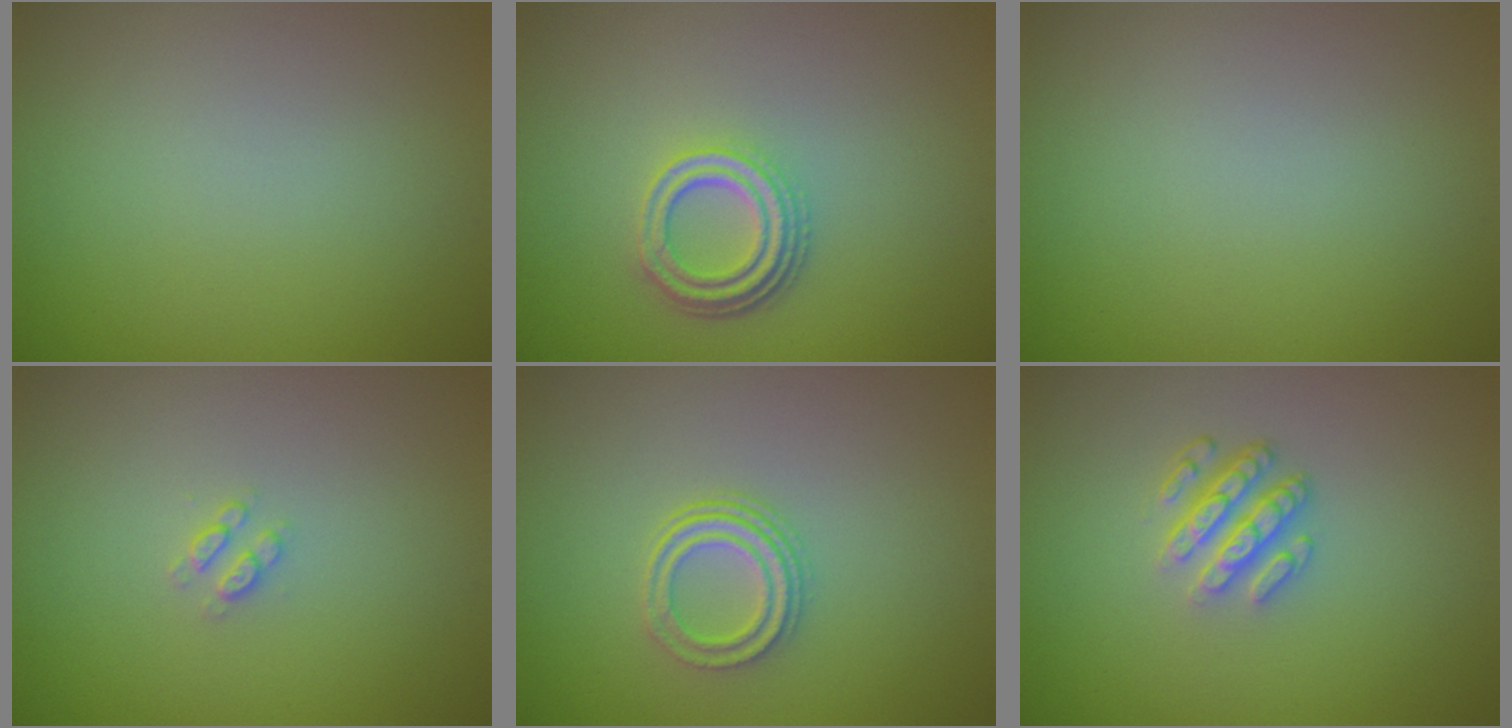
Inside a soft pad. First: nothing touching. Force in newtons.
{"total": 3.9, "press": 3.0, "slide": 2.5}
{"total": 0.0}
{"total": 1.2, "press": 1.1, "slide": 0.3}
{"total": 2.9, "press": 2.1, "slide": 2.0}
{"total": 3.6, "press": 2.7, "slide": 2.4}